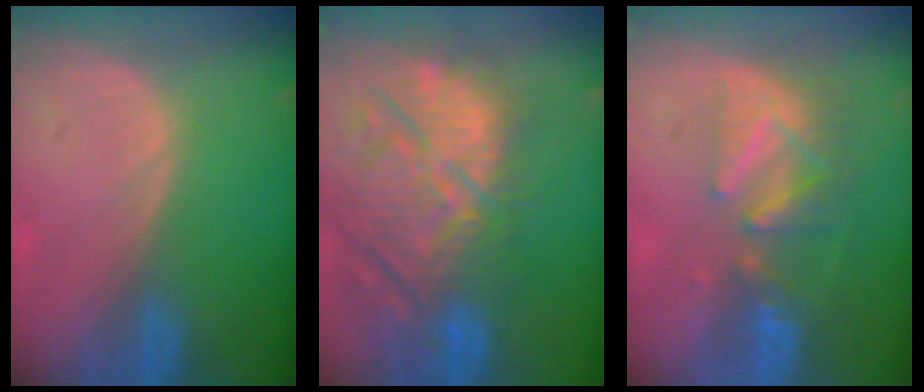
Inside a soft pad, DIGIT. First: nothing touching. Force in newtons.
{"total": 15.0, "press": 12.9, "slide": 7.5}
{"total": 8.2, "press": 7.4, "slide": 3.6}